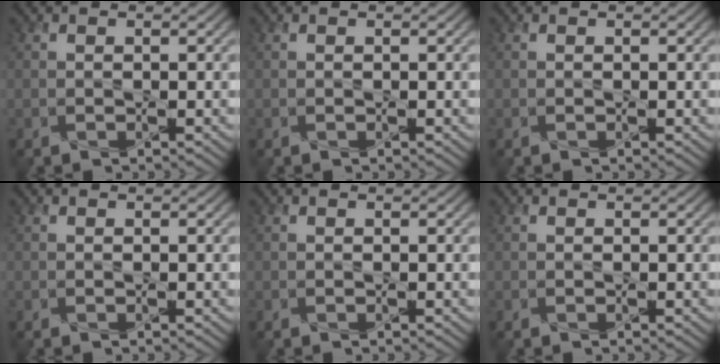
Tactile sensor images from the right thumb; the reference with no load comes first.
{"total": 0.0}
{"total": 0.0}
{"total": 0.0}
{"total": 0.0}
{"total": 0.0}